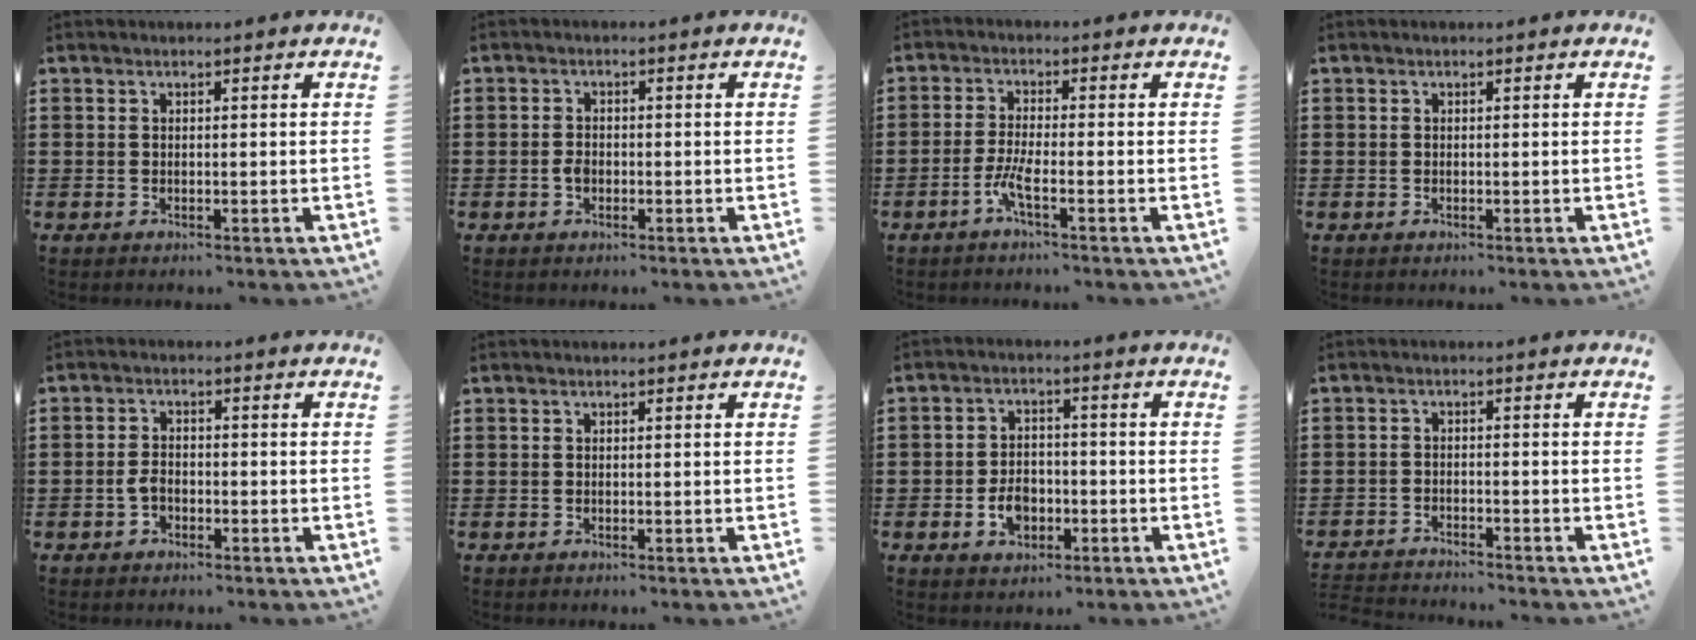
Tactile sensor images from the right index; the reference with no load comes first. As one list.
[{"total": 1.9, "force": [-0.7, 1.2, 1.4], "torque": [-0.033, -0.001, -0.014]}, {"total": 3.9, "force": [-2.2, 0.2, 3.3], "torque": [-0.076, -0.008, -0.045]}, {"total": 0.0}, {"total": 2.6, "force": [-1.0, 1.6, 1.7], "torque": [-0.050, -0.002, -0.025]}, {"total": 0.0}, {"total": 4.4, "force": [-1.5, 3.2, 2.6], "torque": [-0.058, 0.004, -0.029]}, {"total": 2.5, "force": [-2.5, -0.2, -0.2], "torque": [-0.002, -0.001, -0.055]}]